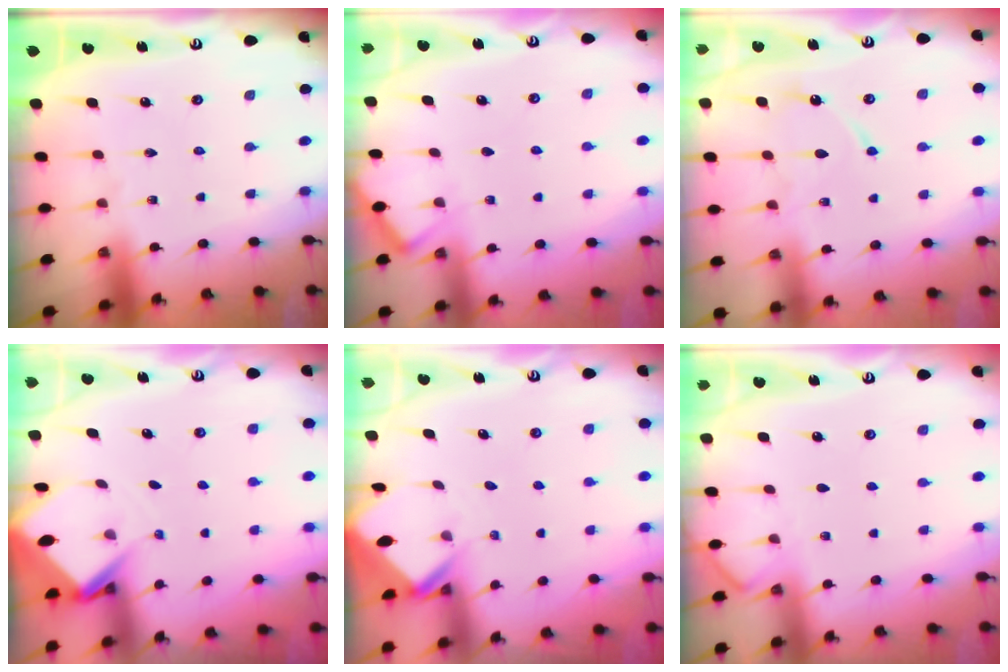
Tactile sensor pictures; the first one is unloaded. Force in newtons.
{"total": 3.1, "press": 3.1, "slide": 0.5}
{"total": 9.3, "press": 9.2, "slide": 0.7}
{"total": 3.6, "press": 3.6, "slide": 0.3}
{"total": 2.6, "press": 2.6, "slide": 0.2}
{"total": 3.8, "press": 3.7, "slide": 0.4}